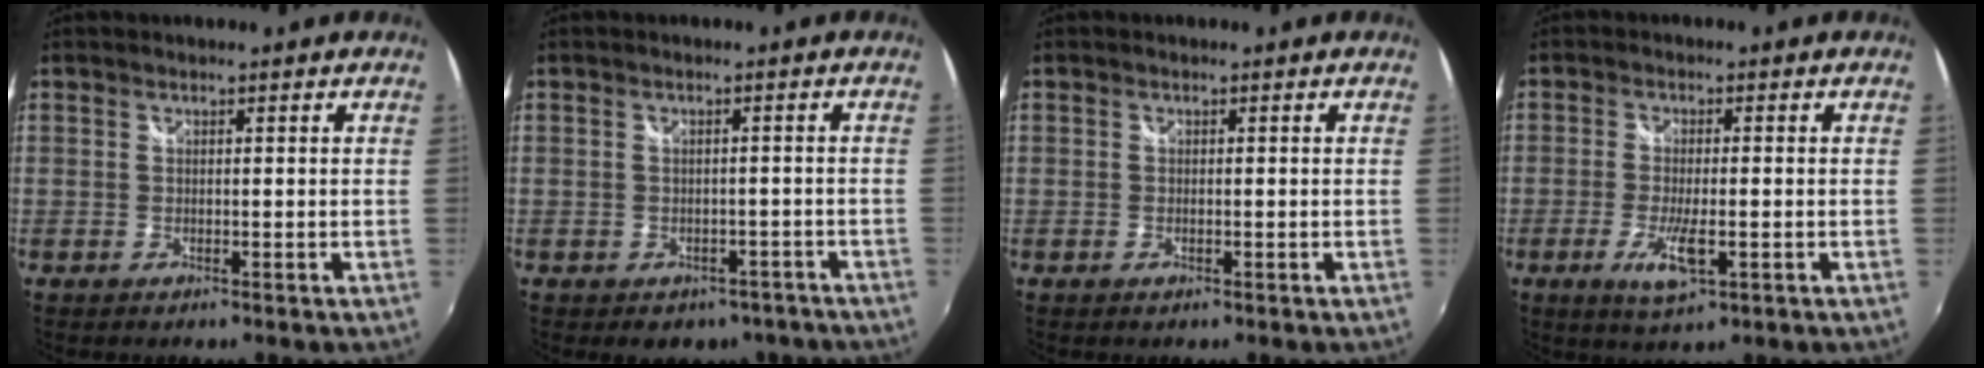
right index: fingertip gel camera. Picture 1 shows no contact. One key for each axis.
{"total": 7.5, "fx": -5.3, "fy": 4.7, "fz": 2.3, "tx": -0.036, "ty": 0.013, "tz": -0.048}
{"total": 0.5, "fx": -0.2, "fy": 0.2, "fz": 0.4, "tx": -0.008, "ty": 0.000, "tz": -0.005}
{"total": 6.4, "fx": -2.4, "fy": 1.6, "fz": 5.7, "tx": -0.120, "ty": -0.014, "tz": -0.043}